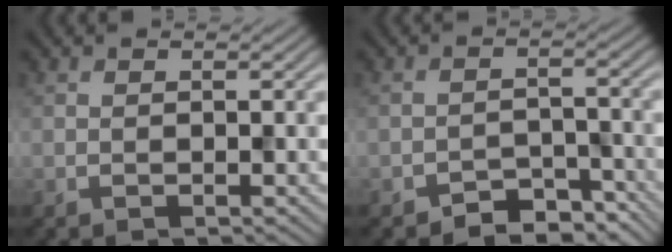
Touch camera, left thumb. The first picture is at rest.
{"total": 4.0, "force": [-3.4, 1.7, 1.4], "torque": [-0.019, 0.001, -0.056]}